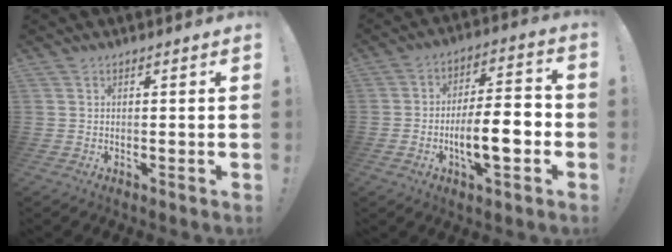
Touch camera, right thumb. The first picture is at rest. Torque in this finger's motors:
{"motor_torque": [1.48, 1.59, 1.11, -1.01, 0.27]}